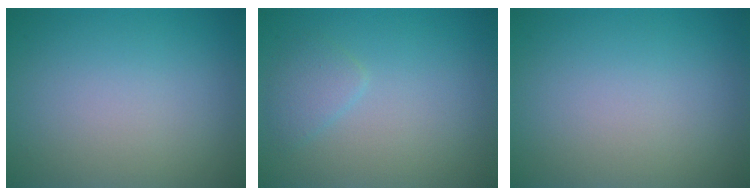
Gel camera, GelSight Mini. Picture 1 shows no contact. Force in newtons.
{"total": 1.5, "press": 1.5, "slide": 0.1}
{"total": 0.0}